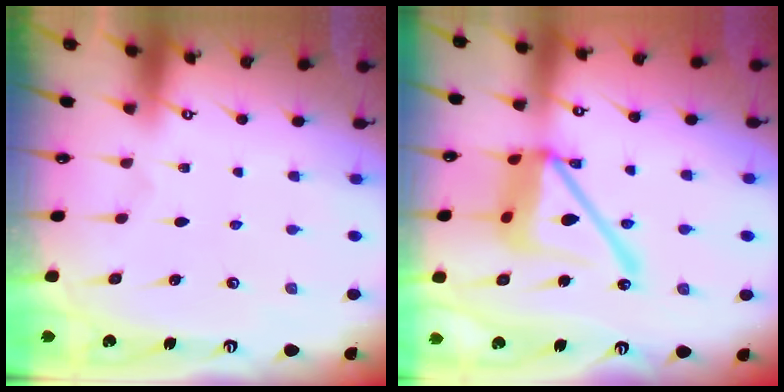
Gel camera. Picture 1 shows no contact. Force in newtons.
{"total": 19.1, "press": 19.0, "slide": 1.9}